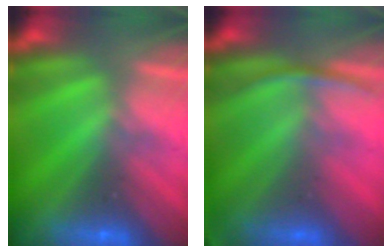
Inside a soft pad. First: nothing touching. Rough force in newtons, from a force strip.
{"total": 2.9}